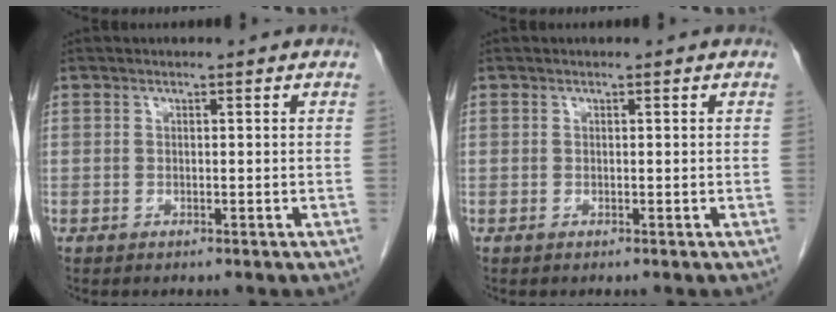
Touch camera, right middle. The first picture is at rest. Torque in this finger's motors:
{"motor_torque": [-0.26, 0.00, -0.03, -0.01]}